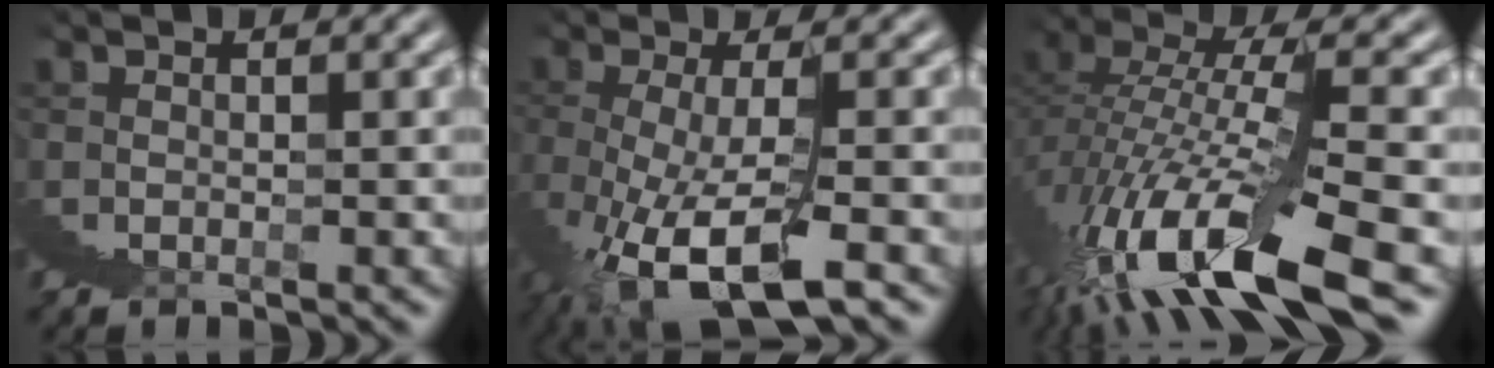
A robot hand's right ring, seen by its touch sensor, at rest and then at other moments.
{"total": 4.4, "force": [-0.8, 1.0, 4.2], "torque": [-0.073, -0.006, 0.001]}
{"total": 6.3, "force": [-0.8, 1.4, 6.1], "torque": [-0.102, -0.002, -0.007]}